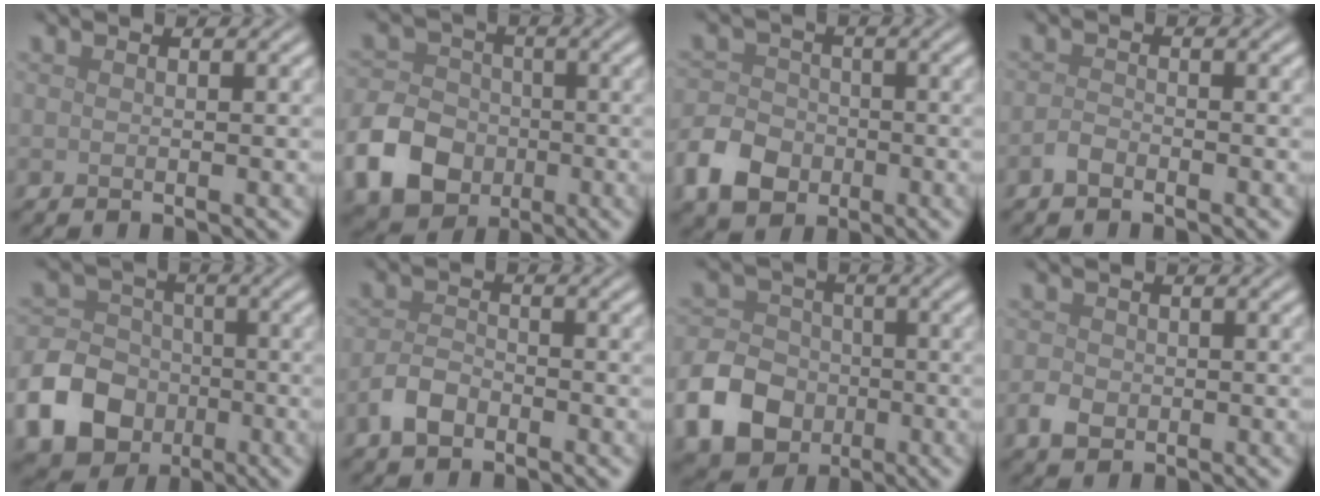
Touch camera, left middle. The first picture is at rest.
{"total": 7.9, "force": [-3.1, 6.1, 3.9], "torque": [-0.080, -0.009, -0.070]}
{"total": 5.2, "force": [-2.3, 4.0, 2.4], "torque": [-0.050, 0.001, -0.056]}
{"total": 1.2, "force": [-0.8, 0.6, 0.5], "torque": [-0.011, 0.002, -0.020]}
{"total": 12.8, "force": [-5.1, 11.0, 4.3], "torque": [-0.098, -0.044, -0.111]}
{"total": 2.6, "force": [-1.6, 1.4, 1.4], "torque": [-0.027, 0.004, -0.038]}
{"total": 9.2, "force": [-3.7, 7.4, 4.0], "torque": [-0.080, -0.025, -0.092]}
{"total": 2.1, "force": [-0.7, 1.7, 1.0], "torque": [-0.015, -0.001, -0.017]}